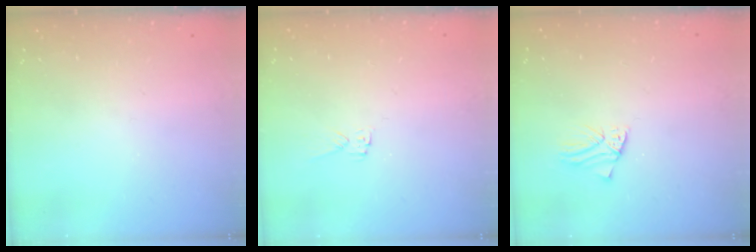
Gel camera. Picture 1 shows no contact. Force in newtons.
{"total": 4.4, "press": 4.4, "slide": 0.1}
{"total": 1.4, "press": 1.4, "slide": 0.1}